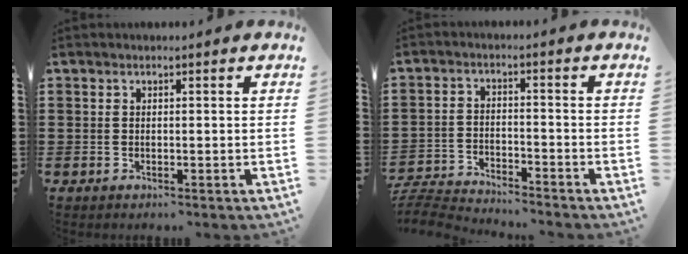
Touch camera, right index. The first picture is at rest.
{"total": 4.9, "force": [-4.9, 0.2, 0.5], "torque": [-0.023, -0.001, -0.103]}